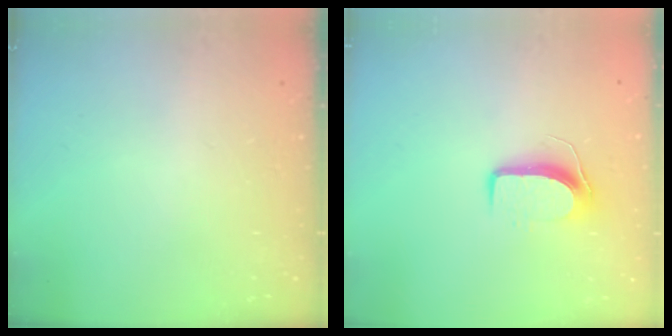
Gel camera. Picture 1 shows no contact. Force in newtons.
{"total": 8.7, "press": 8.7, "slide": 0.7}